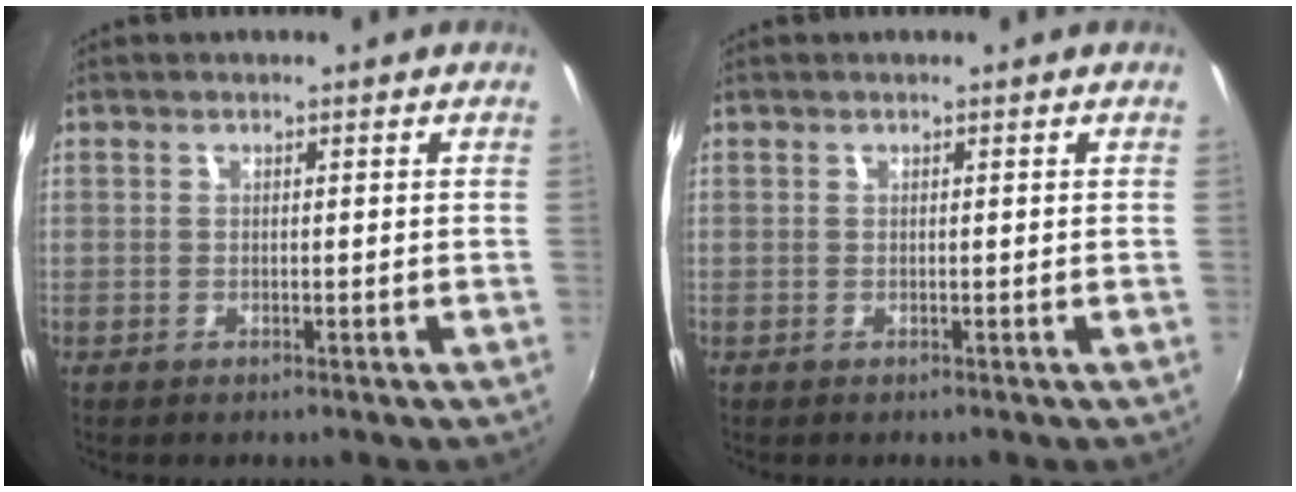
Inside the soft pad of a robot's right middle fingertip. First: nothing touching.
{"total": 0.0}